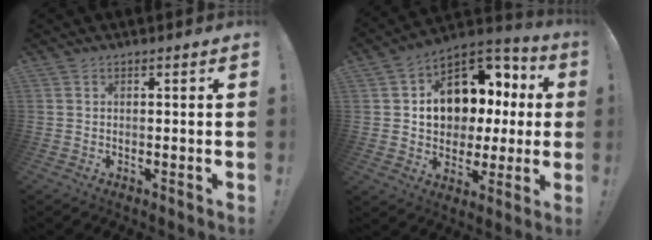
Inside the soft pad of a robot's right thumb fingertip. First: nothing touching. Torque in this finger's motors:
{"motor_torque": [2.50, 2.51, 0.45, -0.09, 0.12]}